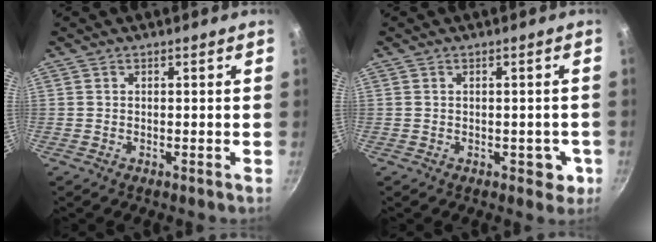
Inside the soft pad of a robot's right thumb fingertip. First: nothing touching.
{"total": 3.3, "force": [-0.8, 2.1, 2.4], "torque": [-0.004, 0.010, -0.006]}